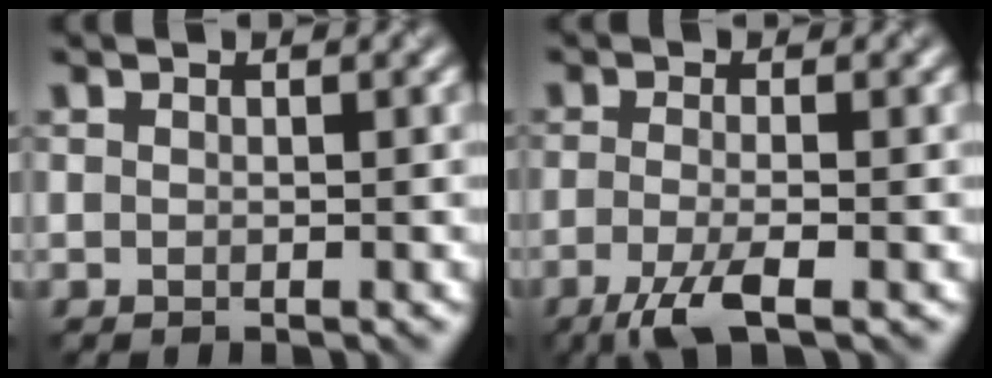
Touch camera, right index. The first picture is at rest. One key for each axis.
{"total": 3.6, "fx": -2.1, "fy": 0.7, "fz": 2.9, "tx": -0.063, "ty": -0.002, "tz": -0.048}